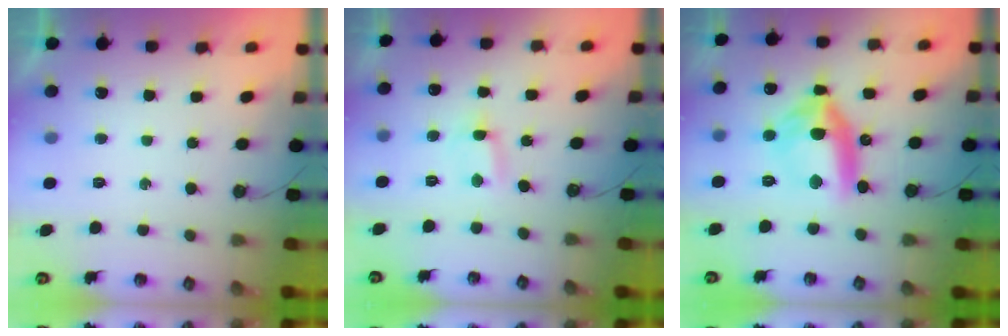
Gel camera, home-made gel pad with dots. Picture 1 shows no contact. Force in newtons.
{"total": 0.6, "press": 0.4, "slide": 0.4}
{"total": 12.4, "press": 12.3, "slide": 1.6}